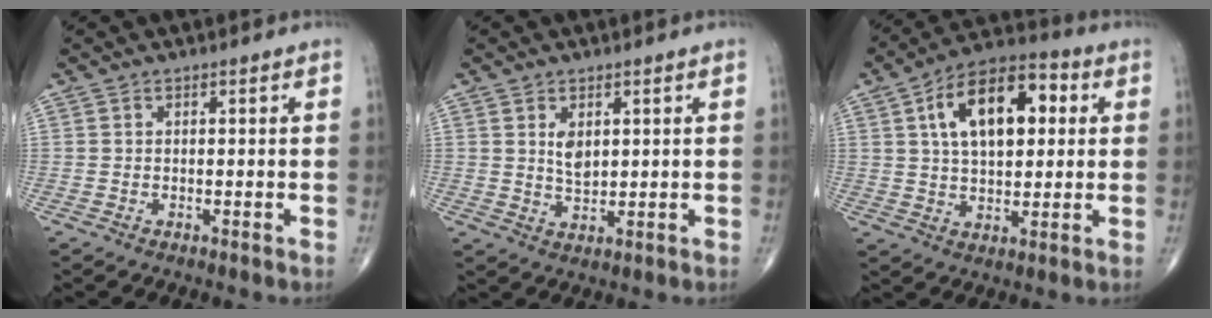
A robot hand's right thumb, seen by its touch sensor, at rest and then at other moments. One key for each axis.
{"total": 3.8, "fx": 1.3, "fy": 2.2, "fz": 2.8, "tx": -0.040, "ty": -0.015, "tz": 0.028}
{"total": 16.3, "fx": 4.2, "fy": 8.8, "fz": 13.1, "tx": -0.194, "ty": 0.015, "tz": 0.062}